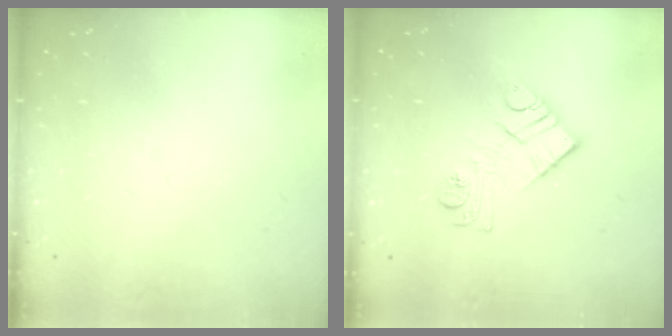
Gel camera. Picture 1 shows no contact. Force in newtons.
{"total": 11.1, "press": 11.0, "slide": 0.8}